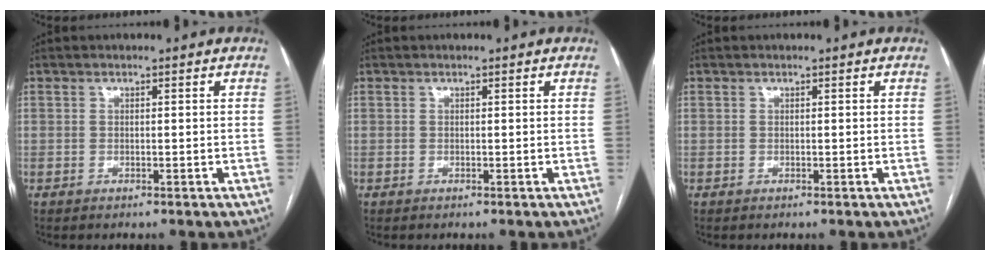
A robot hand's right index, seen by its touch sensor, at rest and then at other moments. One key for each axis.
{"total": 0.0}
{"total": 0.0}